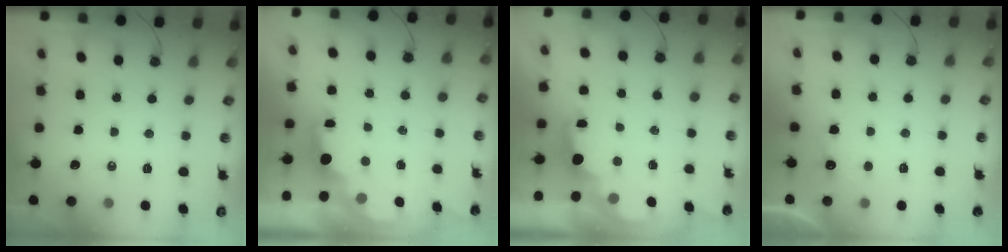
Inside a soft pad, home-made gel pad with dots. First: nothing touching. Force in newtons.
{"total": 1.8, "press": 1.6, "slide": 0.7}
{"total": 2.0, "press": 1.9, "slide": 0.7}
{"total": 2.6, "press": 2.4, "slide": 0.9}